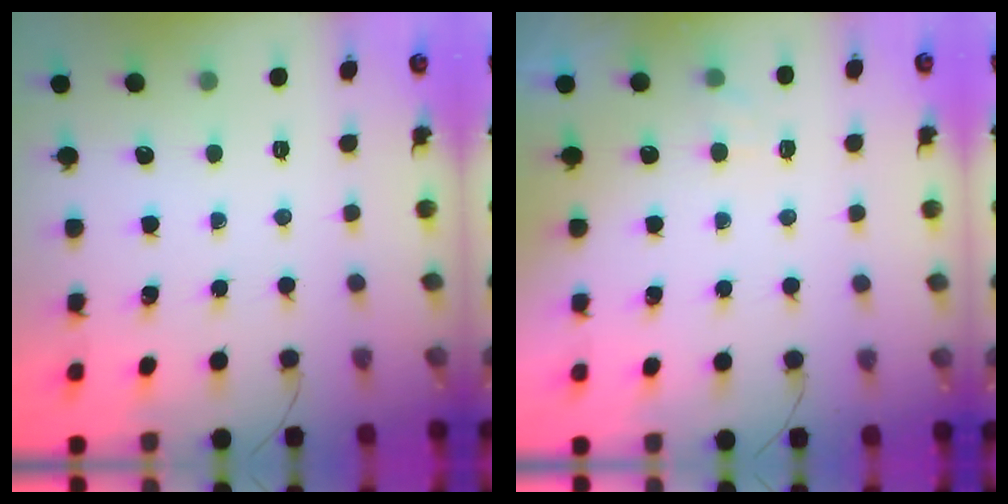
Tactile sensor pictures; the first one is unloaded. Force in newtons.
{"total": 2.7, "press": 2.5, "slide": 1.1}